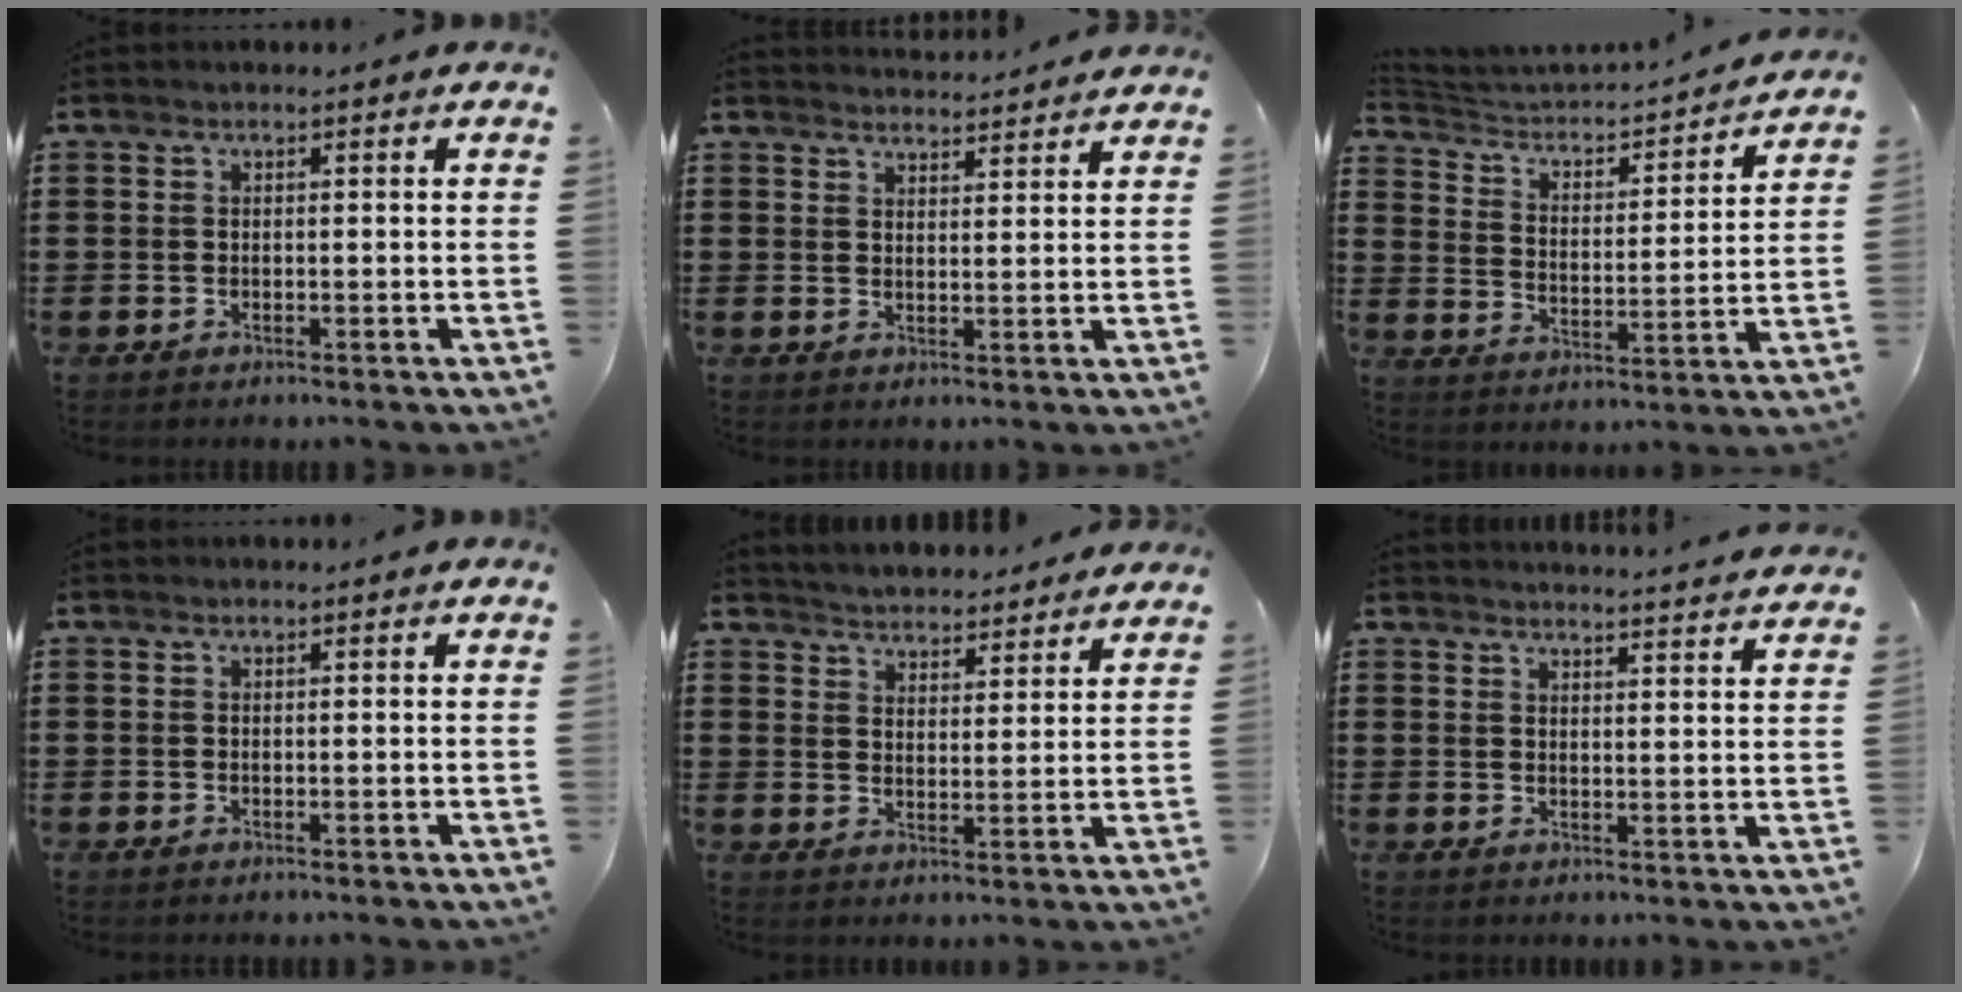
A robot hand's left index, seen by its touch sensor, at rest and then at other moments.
{"total": 2.9, "force": [2.9, -0.1, -0.1], "torque": [-0.006, -0.013, 0.056]}
{"total": 2.6, "force": [2.5, 0.6, 0.5], "torque": [-0.032, -0.033, 0.031]}
{"total": 0.0}
{"total": 4.2, "force": [4.2, 0.1, -0.4], "torque": [-0.010, -0.026, 0.074]}
{"total": 3.5, "force": [3.3, -0.9, 0.1], "torque": [-0.004, -0.025, 0.058]}